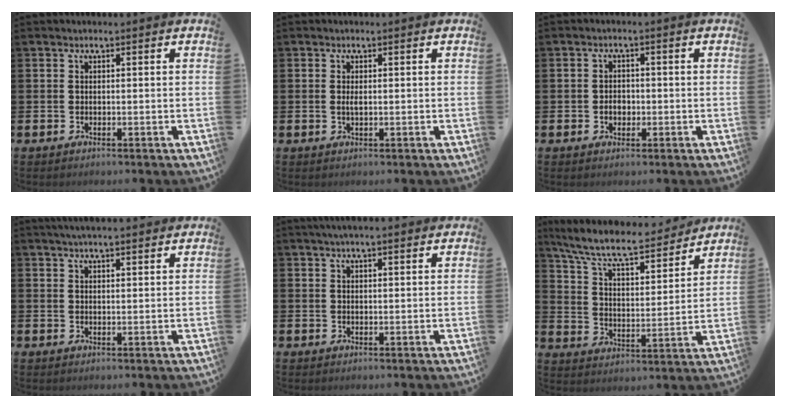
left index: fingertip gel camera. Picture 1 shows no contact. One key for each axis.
{"total": 0.9, "fx": 0.0, "fy": 0.2, "fz": 0.8, "tx": -0.015, "ty": 0.001, "tz": -0.001}
{"total": 2.1, "fx": -0.5, "fy": 1.6, "fz": 1.2, "tx": -0.014, "ty": 0.003, "tz": -0.014}
{"total": 3.1, "fx": 3.0, "fy": 0.0, "fz": 0.9, "tx": -0.023, "ty": -0.007, "tz": 0.054}
{"total": 2.7, "fx": 2.4, "fy": 0.2, "fz": 1.1, "tx": -0.018, "ty": -0.007, "tz": 0.041}
{"total": 9.2, "fx": 8.3, "fy": 1.9, "fz": 3.5, "tx": -0.103, "ty": -0.056, "tz": 0.140}